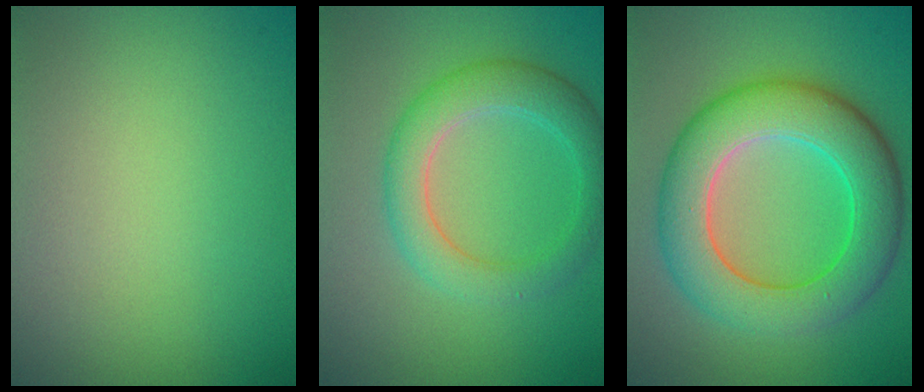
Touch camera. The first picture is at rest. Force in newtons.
{"total": 4.2, "press": 4.2, "slide": 0.3}
{"total": 8.4, "press": 8.4, "slide": 0.1}